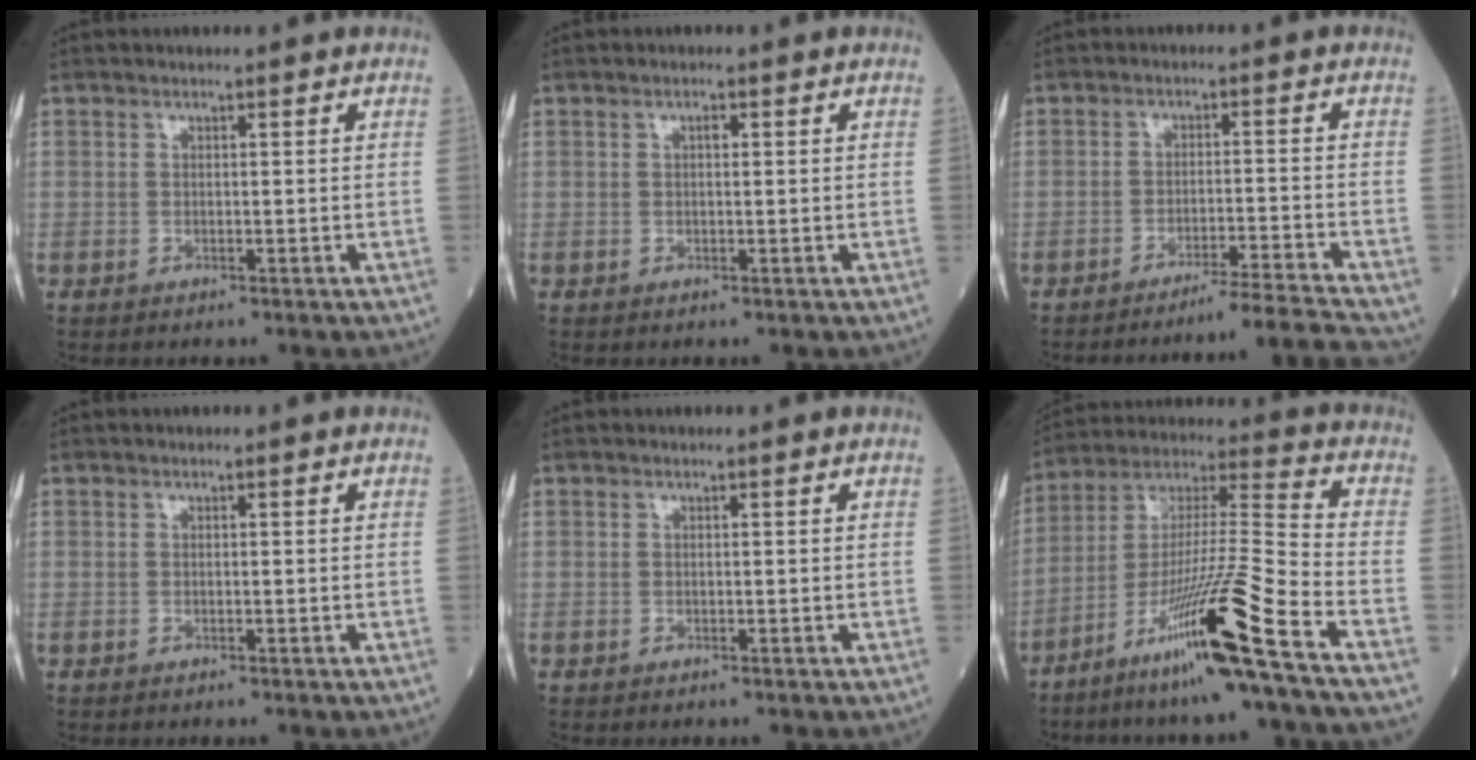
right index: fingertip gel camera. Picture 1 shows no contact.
{"total": 0.8, "force": [0.2, 0.3, 0.7], "torque": [-0.013, 0.002, 0.002]}
{"total": 7.5, "force": [-6.9, -2.6, 1.6], "torque": [-0.007, 0.000, -0.111]}
{"total": 0.0}
{"total": 0.0}
{"total": 17.9, "force": [-10.5, -1.7, 14.5], "torque": [-0.294, -0.031, -0.192]}